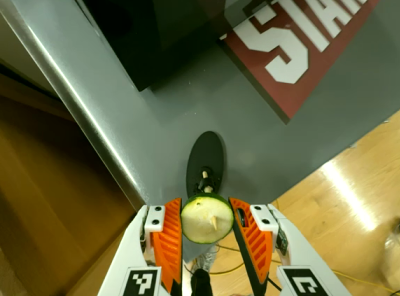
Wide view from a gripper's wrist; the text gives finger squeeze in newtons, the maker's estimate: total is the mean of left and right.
{"total": 9.2, "left": 9.6, "right": 8.7}